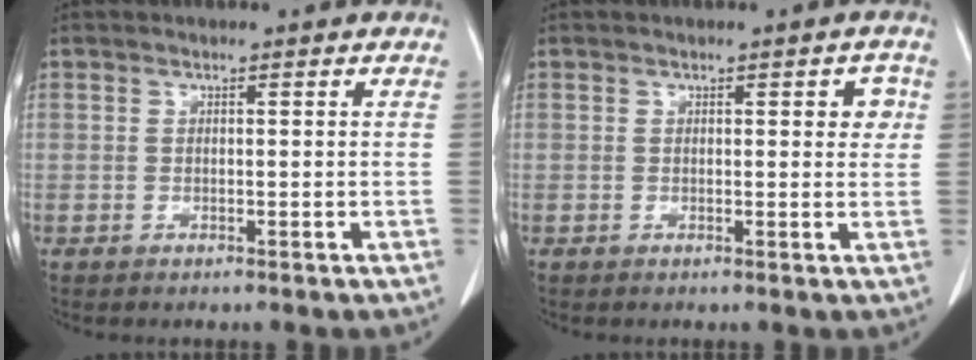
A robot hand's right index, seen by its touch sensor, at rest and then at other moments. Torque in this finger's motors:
{"motor_torque": [0.10, -0.03, 0.02, 0.00]}